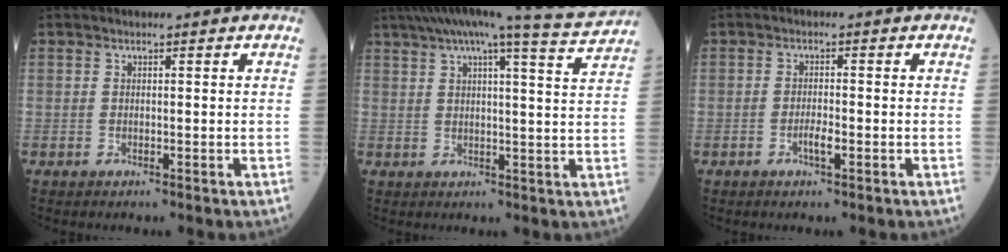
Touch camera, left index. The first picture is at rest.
{"total": 13.7, "force": [12.1, -1.5, 6.2], "torque": [-0.103, -0.016, 0.154]}
{"total": 2.0, "force": [-0.9, 0.3, 1.8], "torque": [-0.034, 0.000, -0.015]}